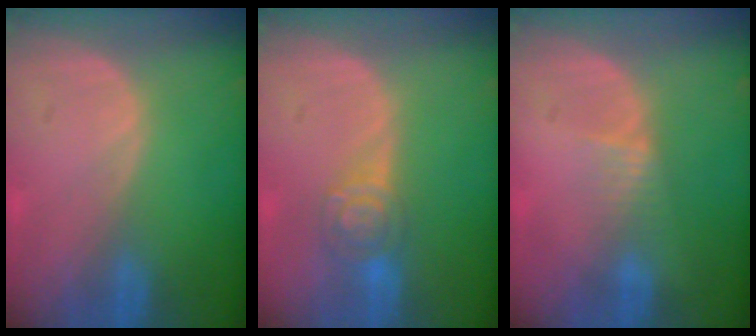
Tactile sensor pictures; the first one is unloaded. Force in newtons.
{"total": 4.6, "press": 4.5, "slide": 0.9}
{"total": 2.3, "press": 2.1, "slide": 1.0}